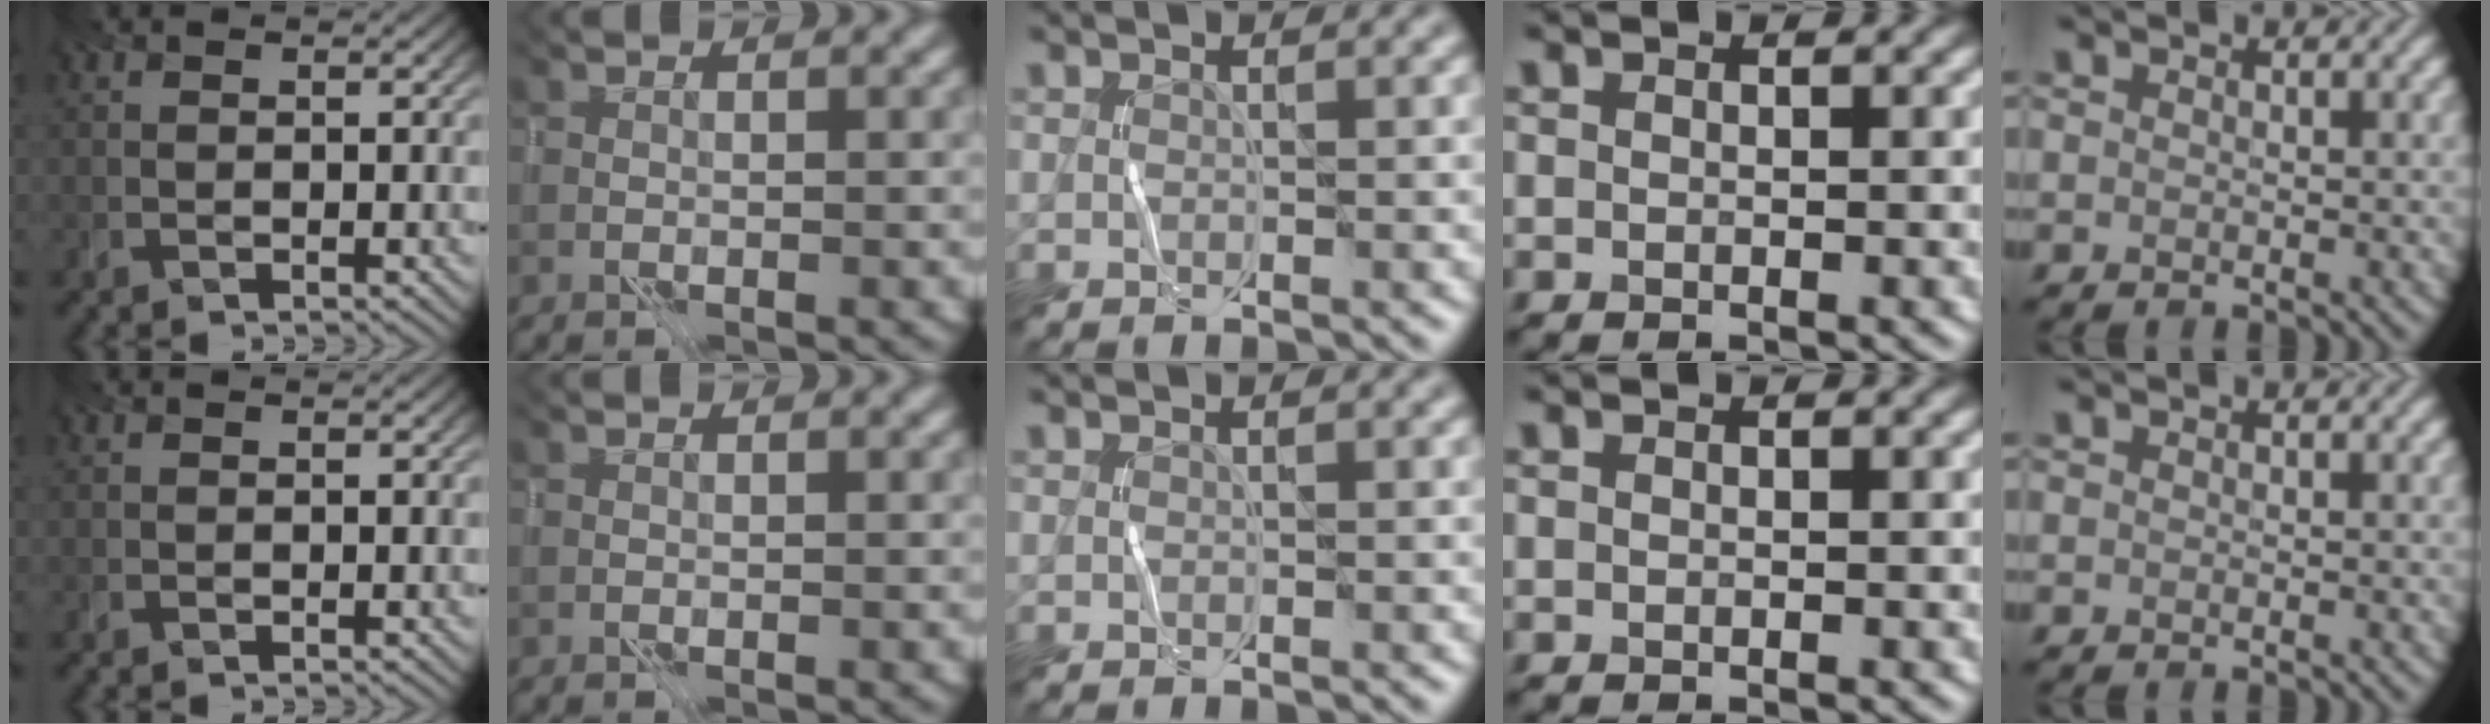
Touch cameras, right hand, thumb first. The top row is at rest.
{}